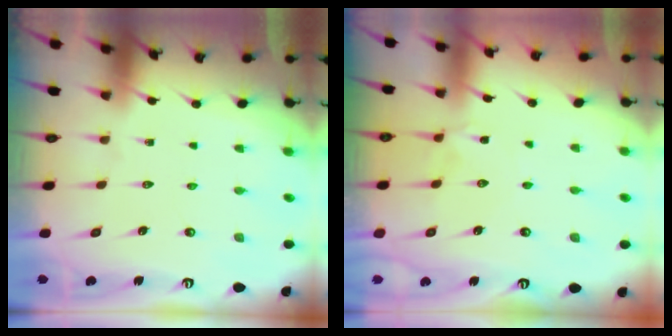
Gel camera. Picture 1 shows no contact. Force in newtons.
{"total": 2.9, "press": 2.9, "slide": 0.7}